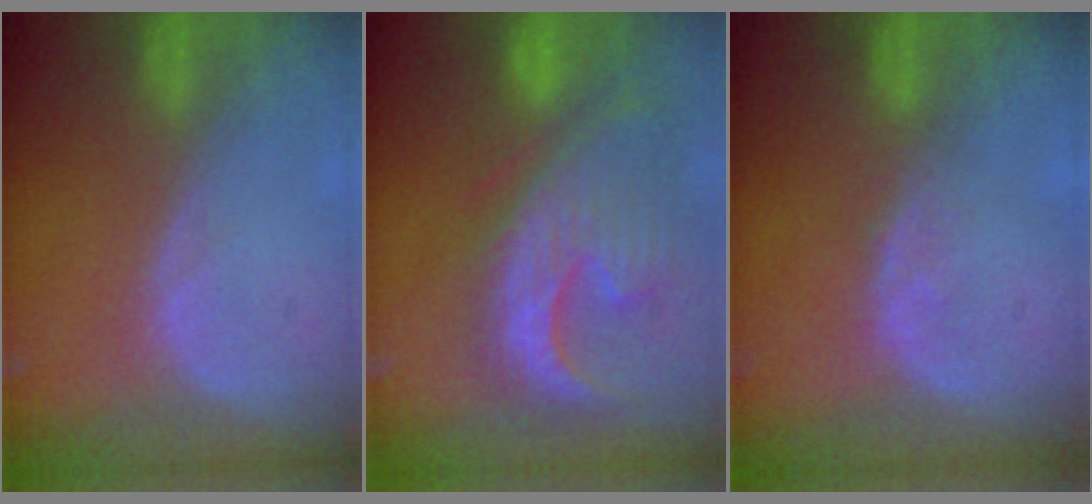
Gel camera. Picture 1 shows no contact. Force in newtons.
{"total": 13.4, "press": 11.4, "slide": 7.0}
{"total": 1.4, "press": 1.4, "slide": 0.2}